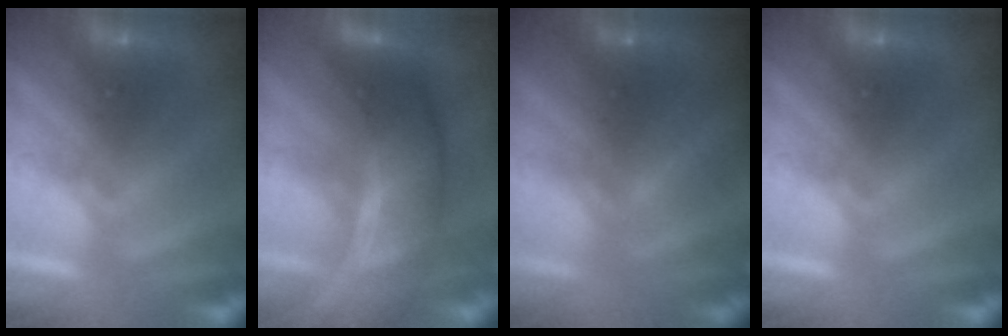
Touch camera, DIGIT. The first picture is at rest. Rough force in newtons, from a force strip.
{"total": 9.9}
{"total": 9.3}
{"total": 0.0}